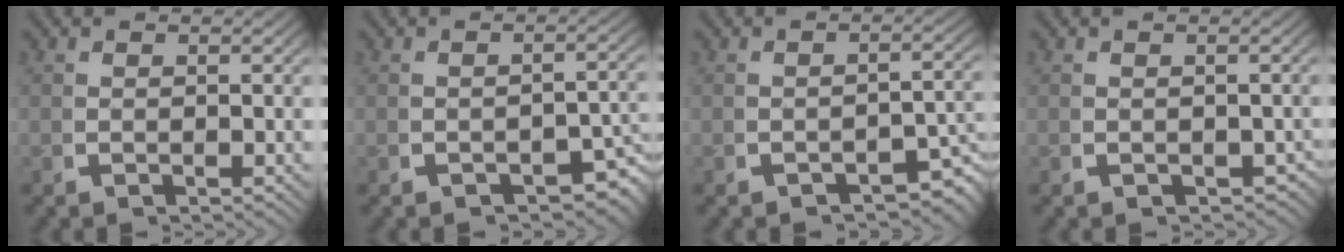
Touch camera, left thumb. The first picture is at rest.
{"total": 3.5, "force": [-2.0, 1.6, 2.3], "torque": [-0.026, -0.011, -0.025]}
{"total": 3.7, "force": [-2.4, 1.5, 2.4], "torque": [-0.026, -0.009, -0.030]}
{"total": 1.3, "force": [-0.8, 0.9, 0.5], "torque": [-0.004, -0.008, -0.007]}